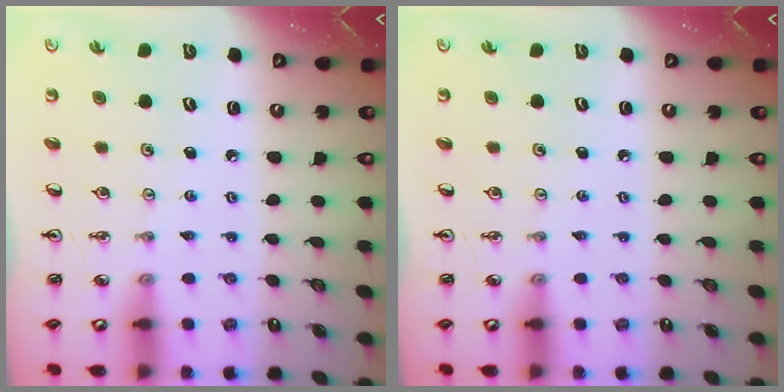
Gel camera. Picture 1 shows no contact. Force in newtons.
{"total": 0.0}